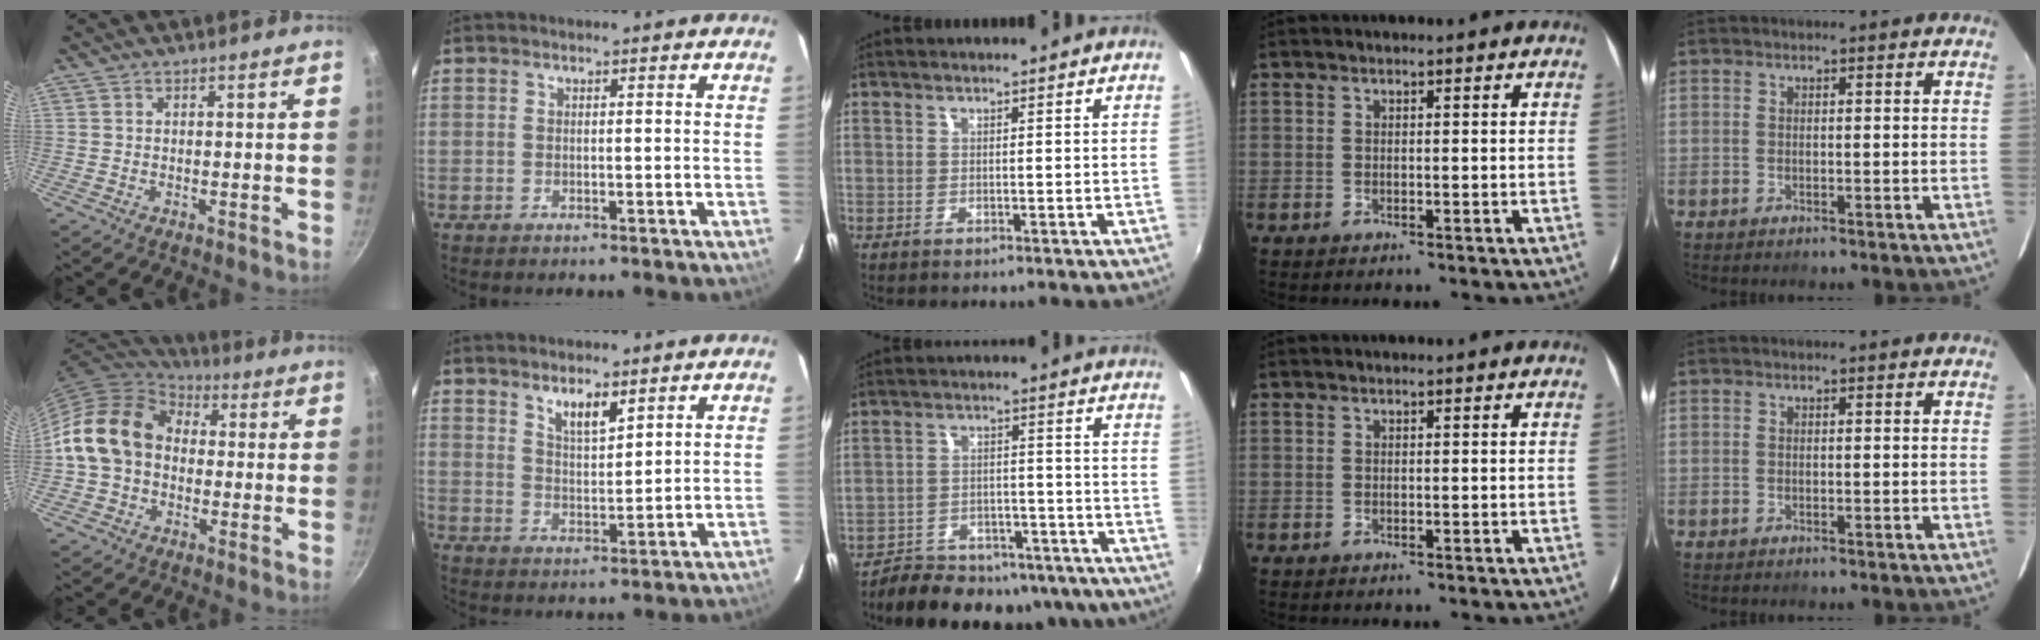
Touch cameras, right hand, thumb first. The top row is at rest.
{"thumb": {"total": 14.5, "force": [0.5, 11.3, 9.1], "torque": [-0.133, 0.032, -0.006]}, "index": {"total": 5.3, "force": [3.8, 1.5, 3.3], "torque": [-0.058, -0.002, 0.070]}, "middle": {"total": 20.3, "force": [-16.2, 8.8, 8.4], "torque": [-0.160, 0.011, -0.197]}}